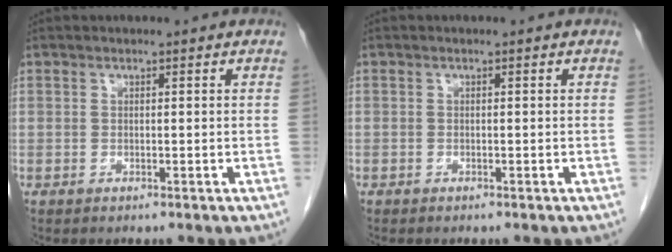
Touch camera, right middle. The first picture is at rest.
{"total": 0.0}